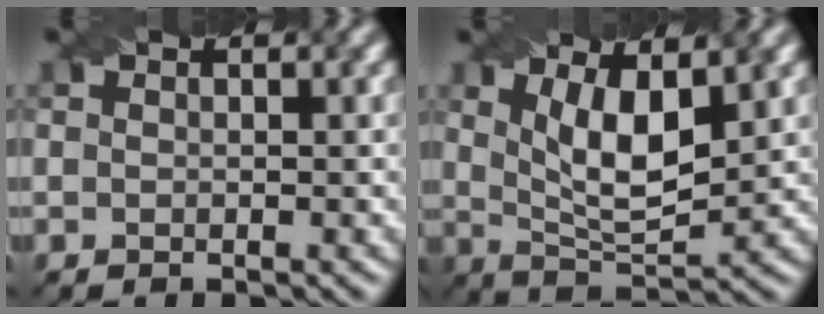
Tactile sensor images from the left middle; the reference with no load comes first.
{"total": 5.9, "force": [2.0, 2.1, 5.1], "torque": [-0.100, -0.010, 0.042]}